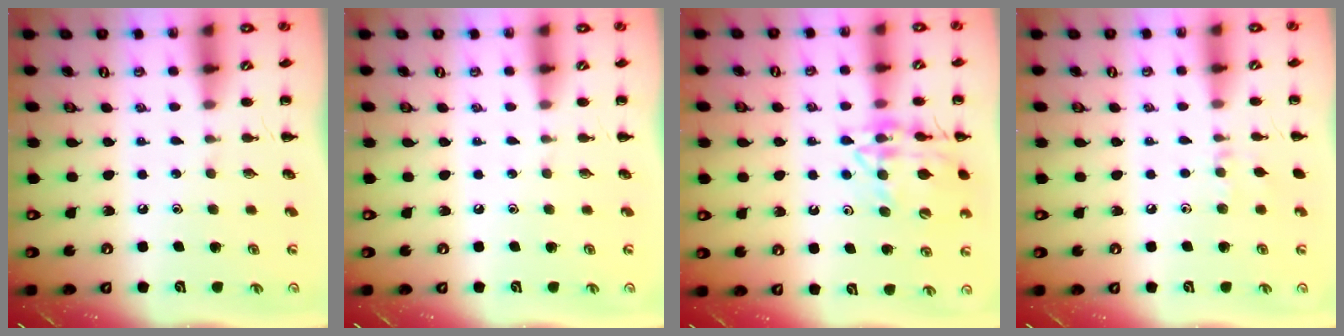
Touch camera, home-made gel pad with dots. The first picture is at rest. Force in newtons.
{"total": 0.0}
{"total": 15.6, "press": 15.5, "slide": 1.4}
{"total": 6.0, "press": 5.7, "slide": 1.9}